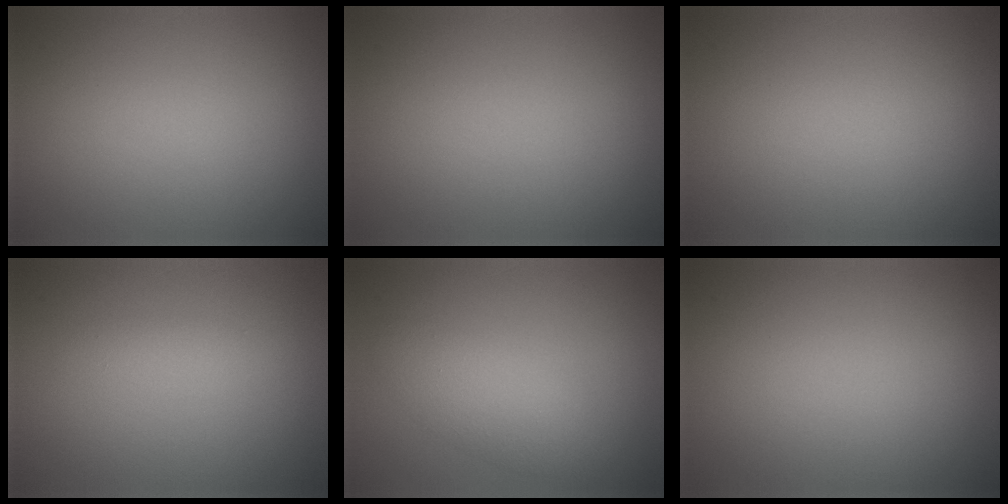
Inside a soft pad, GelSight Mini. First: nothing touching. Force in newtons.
{"total": 0.0}
{"total": 0.0}
{"total": 1.4, "press": 1.4, "slide": 0.1}
{"total": 2.8, "press": 2.8, "slide": 0.1}
{"total": 0.0}